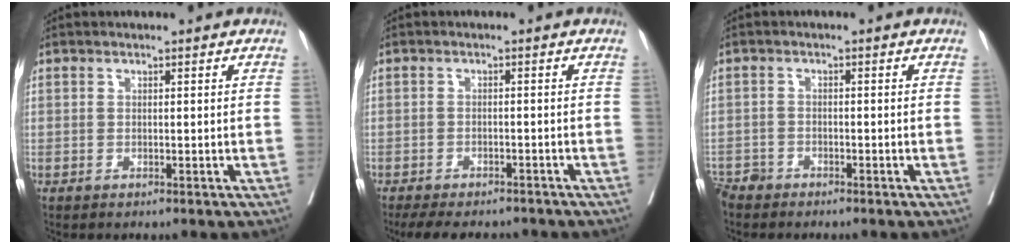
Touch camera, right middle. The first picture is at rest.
{"total": 10.3, "force": [-9.1, 3.0, 3.9], "torque": [-0.063, -0.005, -0.120]}
{"total": 0.5, "force": [-0.5, 0.1, 0.2], "torque": [-0.011, -0.003, -0.013]}